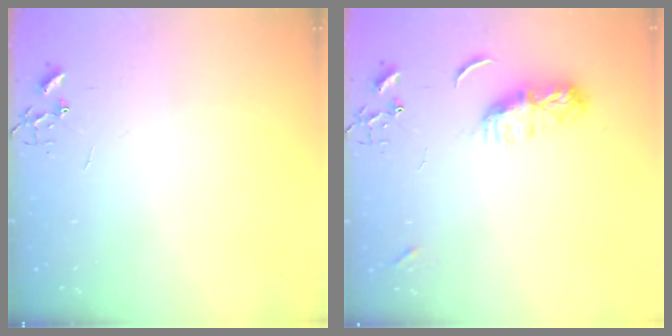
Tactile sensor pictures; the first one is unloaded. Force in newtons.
{"total": 7.4, "press": 7.4, "slide": 0.5}